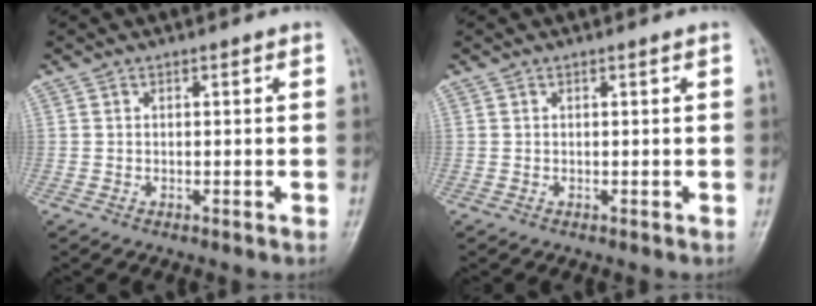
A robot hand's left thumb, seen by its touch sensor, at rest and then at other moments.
{"total": 0.0}